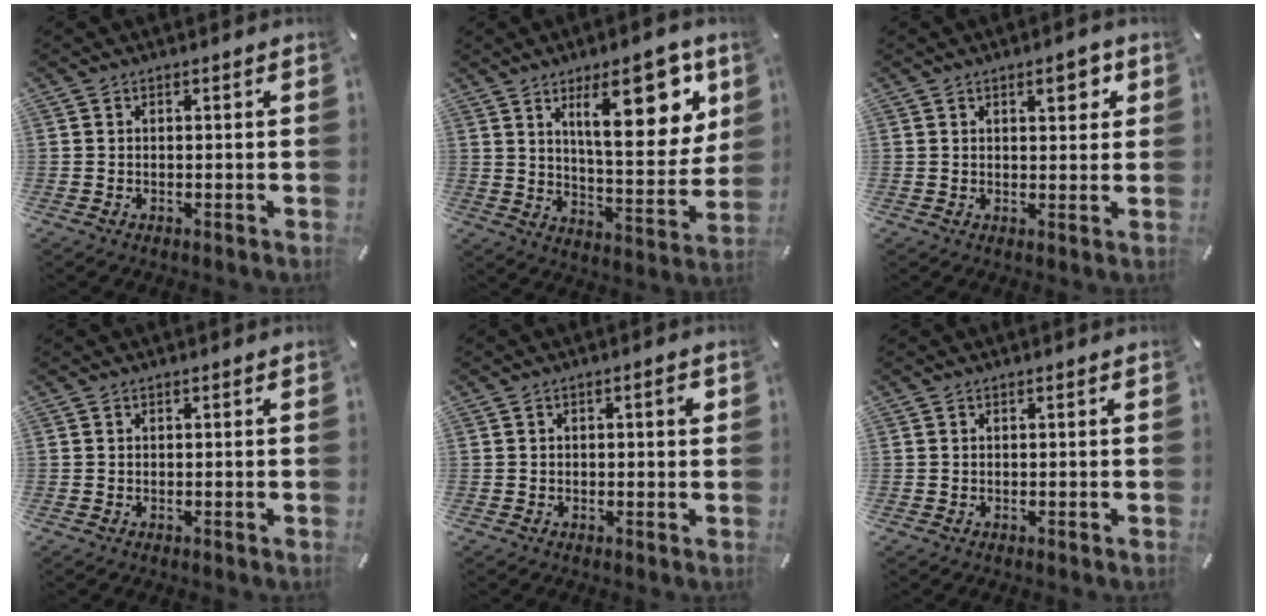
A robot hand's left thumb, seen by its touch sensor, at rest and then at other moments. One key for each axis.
{"total": 19.0, "fx": 9.1, "fy": 7.2, "fz": 15.0, "tx": -0.203, "ty": -0.039, "tz": 0.136}
{"total": 4.6, "fx": 2.3, "fy": 2.0, "fz": 3.4, "tx": -0.040, "ty": -0.006, "tz": 0.031}
{"total": 0.0}
{"total": 2.2, "fx": 0.3, "fy": 0.8, "fz": 2.0, "tx": -0.030, "ty": 0.003, "tz": 0.001}
{"total": 0.0}